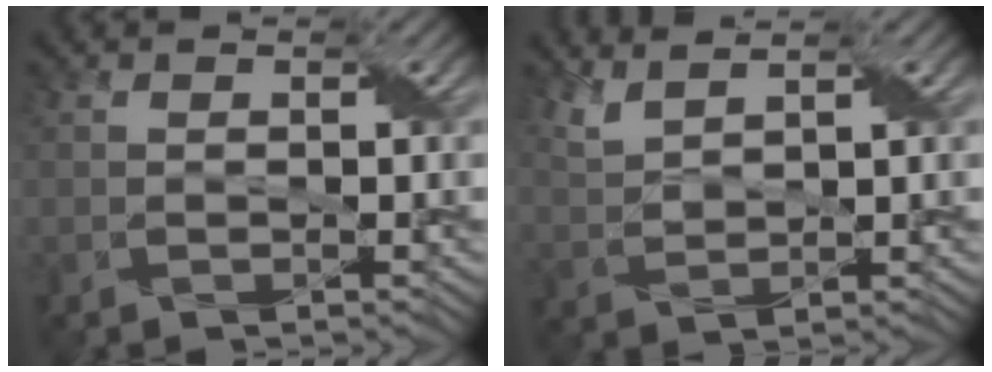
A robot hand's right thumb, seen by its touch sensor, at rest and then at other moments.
{"total": 3.5, "force": [2.9, 0.6, 1.9], "torque": [-0.058, 0.004, 0.067]}